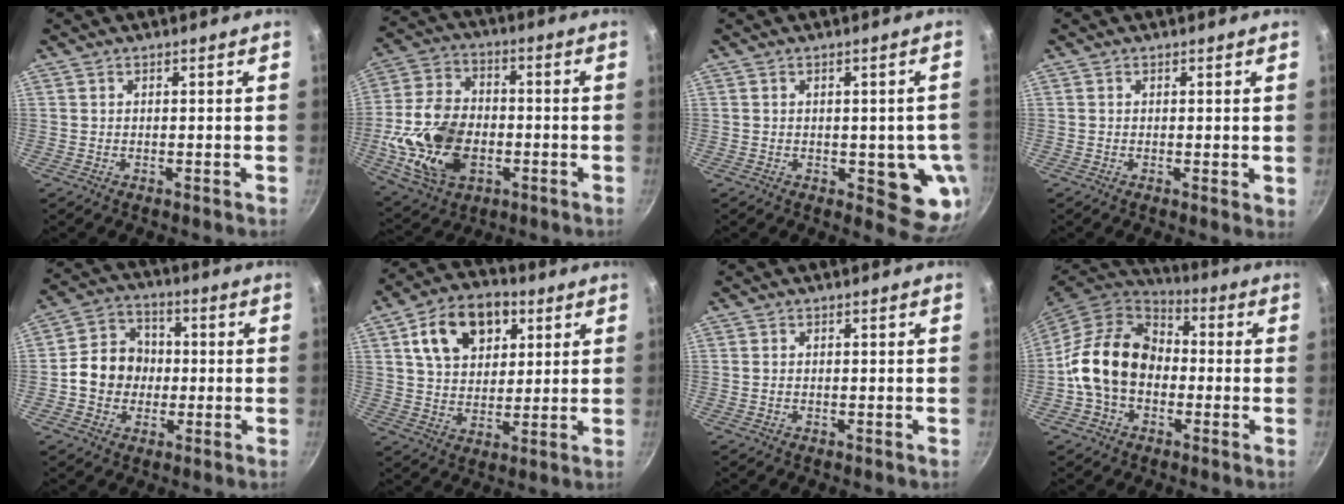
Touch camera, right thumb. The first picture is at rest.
{"total": 18.2, "force": [-3.9, 12.2, 13.0], "torque": [-0.244, 0.020, -0.066]}
{"total": 8.7, "force": [-1.2, 4.3, 7.5], "torque": [-0.051, -0.011, -0.012]}
{"total": 1.0, "force": [0.4, 0.3, 0.9], "torque": [-0.011, -0.004, 0.004]}
{"total": 10.6, "force": [-0.9, 9.2, 5.2], "torque": [-0.056, 0.023, -0.034]}
{"total": 15.0, "force": [5.6, 10.3, 9.3], "torque": [-0.124, -0.001, 0.088]}
{"total": 0.7, "force": [-0.1, 0.6, 0.3], "torque": [-0.005, 0.002, -0.002]}
{"total": 16.2, "force": [-1.4, 12.2, 10.6], "torque": [-0.153, 0.038, -0.040]}